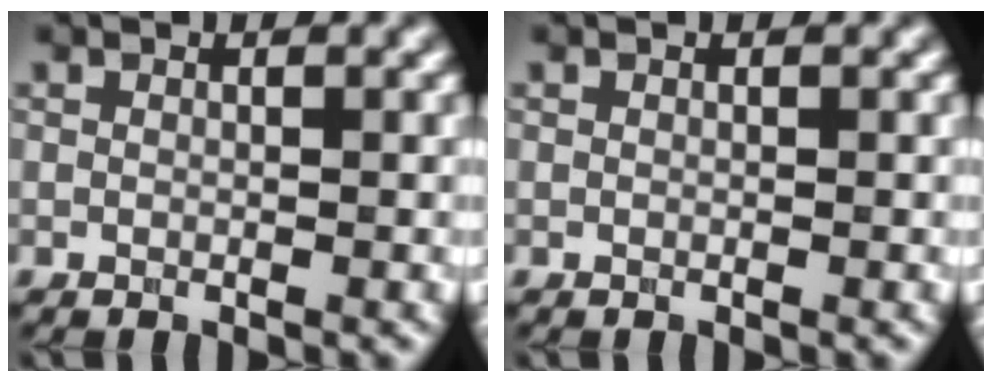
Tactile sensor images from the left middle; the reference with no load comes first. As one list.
[{"total": 0.0}]